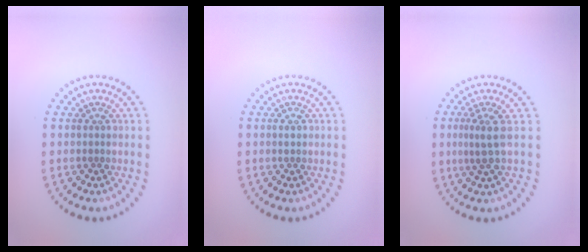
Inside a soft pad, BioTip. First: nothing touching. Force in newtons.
{"total": 0.9, "press": 0.8, "slide": 0.2}
{"total": 2.3, "press": 1.5, "slide": 1.7}